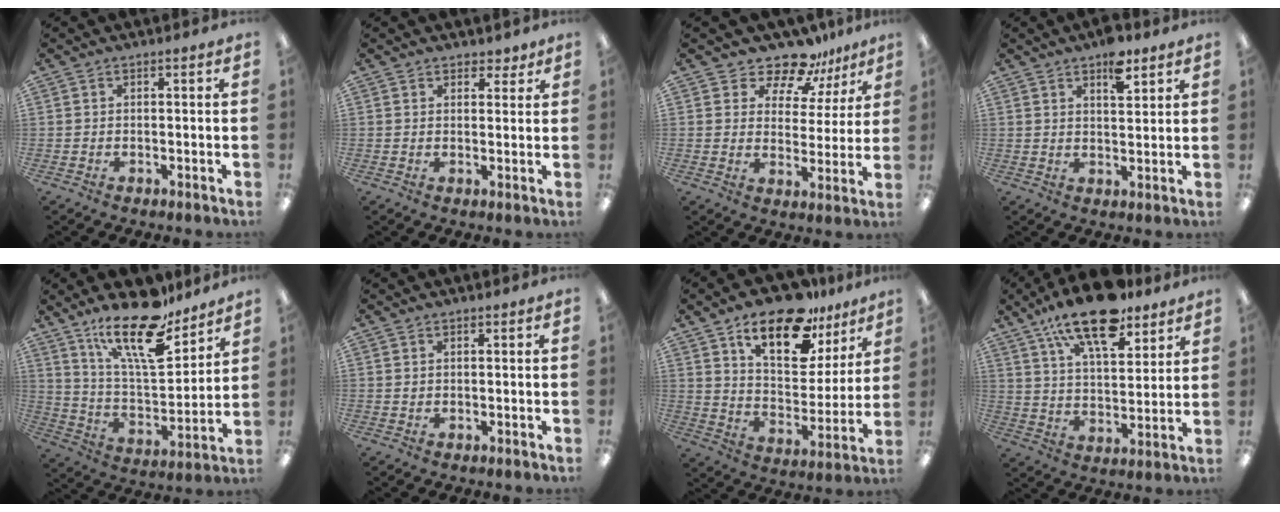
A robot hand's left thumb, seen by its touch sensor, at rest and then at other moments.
{"total": 2.8, "force": [2.1, 1.8, 0.5], "torque": [0.004, -0.006, 0.037]}
{"total": 10.8, "force": [9.3, 4.8, 2.7], "torque": [-0.052, -0.074, 0.172]}
{"total": 7.1, "force": [4.9, 2.9, 4.2], "torque": [-0.046, -0.028, 0.079]}
{"total": 20.1, "force": [14.8, 6.8, 11.8], "torque": [-0.206, -0.093, 0.252]}
{"total": 0.7, "force": [0.4, 0.6, 0.1], "torque": [-0.003, 0.001, 0.008]}
{"total": 18.6, "force": [12.9, 8.2, 10.5], "torque": [-0.169, -0.073, 0.222]}
{"total": 17.5, "force": [12.4, 6.8, 10.2], "torque": [-0.172, -0.061, 0.211]}